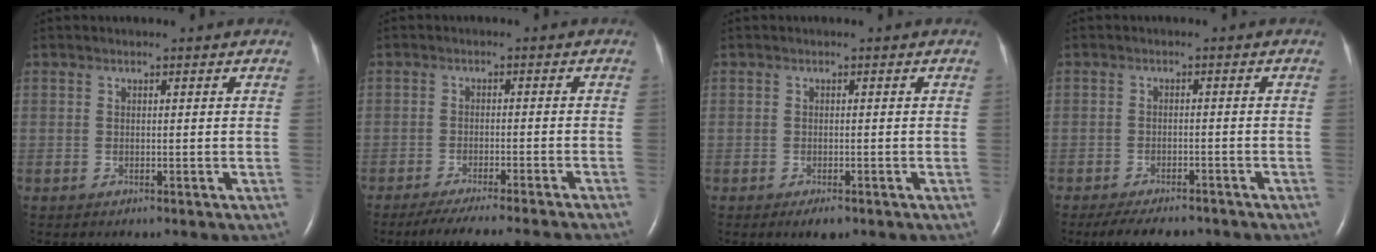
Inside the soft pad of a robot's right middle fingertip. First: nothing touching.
{"total": 12.5, "force": [-11.1, -0.5, 5.6], "torque": [-0.061, -0.028, -0.153]}
{"total": 1.9, "force": [-1.2, 0.6, 1.3], "torque": [-0.022, -0.003, -0.014]}
{"total": 8.2, "force": [-7.1, 2.6, 3.4], "torque": [-0.049, -0.009, -0.099]}